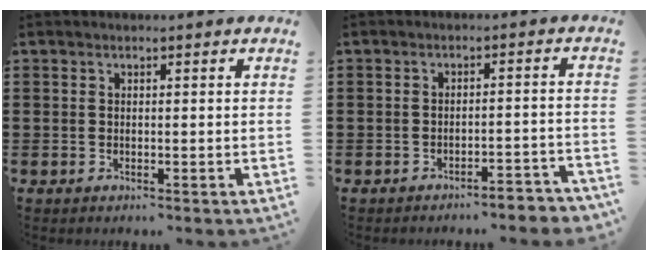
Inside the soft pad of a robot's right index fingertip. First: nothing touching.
{"total": 2.8, "force": [-2.6, -0.1, 0.8], "torque": [-0.017, 0.000, -0.056]}